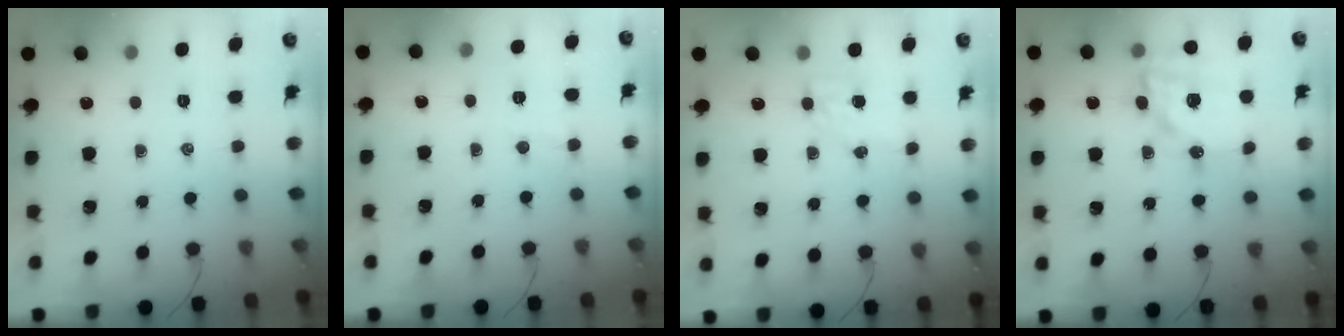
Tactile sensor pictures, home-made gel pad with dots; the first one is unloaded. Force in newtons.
{"total": 4.6, "press": 4.5, "slide": 1.0}
{"total": 4.3, "press": 4.2, "slide": 0.7}
{"total": 14.7, "press": 14.4, "slide": 3.1}